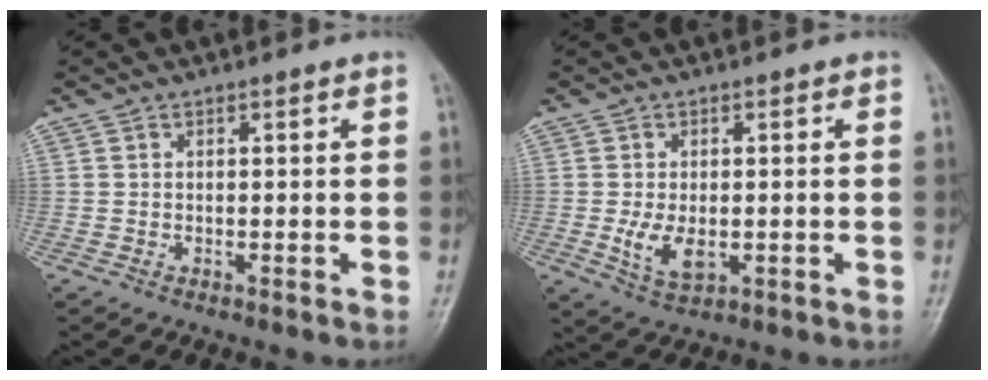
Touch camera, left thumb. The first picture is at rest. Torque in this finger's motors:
{"motor_torque": [-0.19, 0.57, 0.59, 0.06, 0.13]}